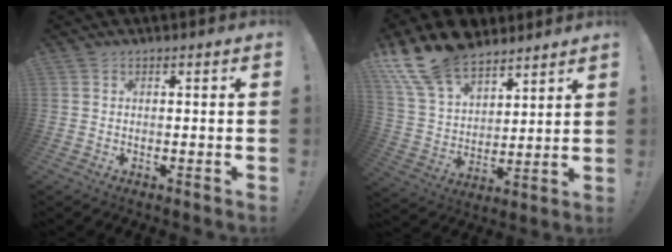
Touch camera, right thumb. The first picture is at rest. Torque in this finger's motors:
{"motor_torque": [-0.04, 0.22, 0.18, 0.18, 0.02]}